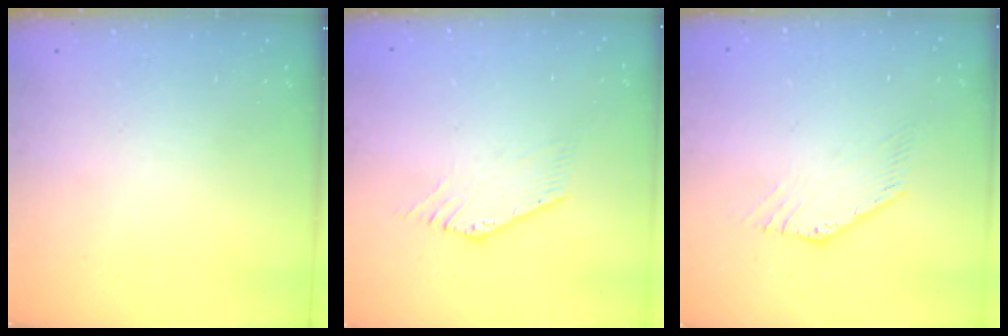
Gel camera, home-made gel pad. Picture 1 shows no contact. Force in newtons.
{"total": 1.0, "press": 1.0, "slide": 0.1}
{"total": 1.0, "press": 1.0, "slide": 0.2}